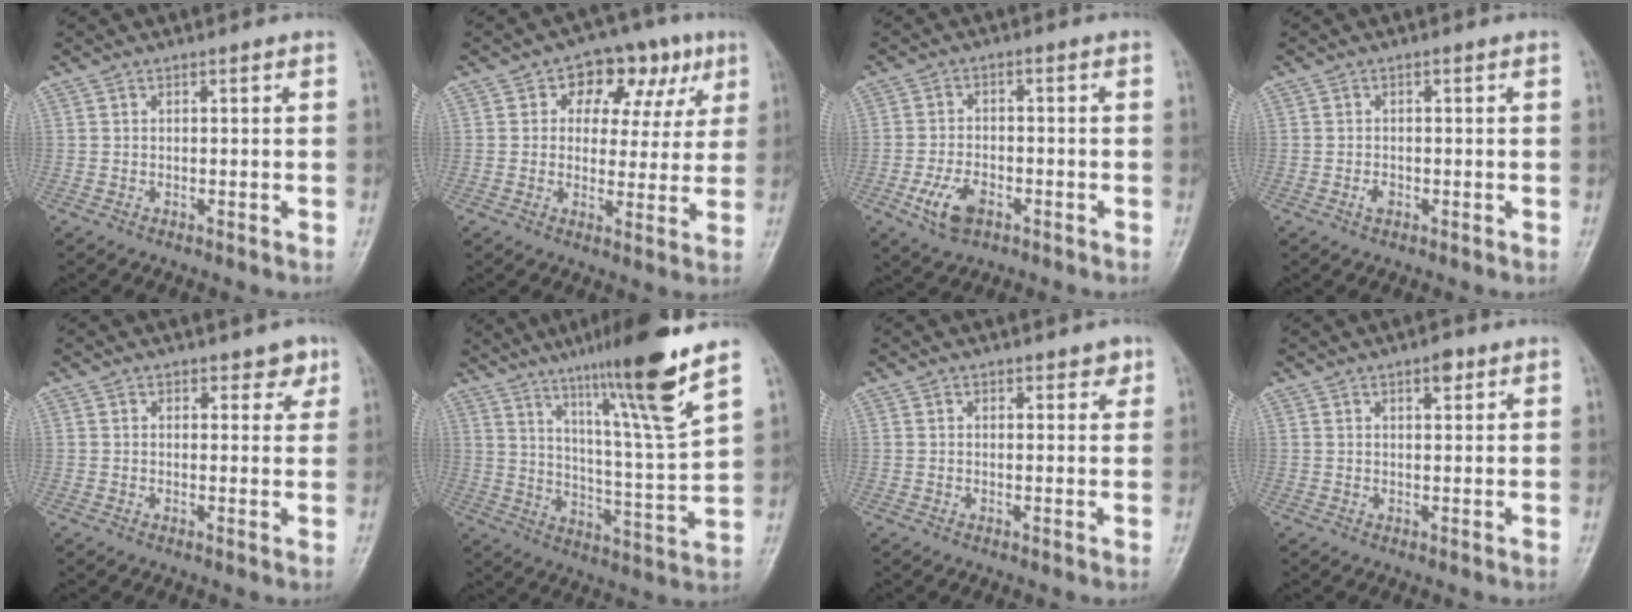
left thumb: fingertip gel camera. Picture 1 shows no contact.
{"total": 12.0, "force": [4.7, 8.3, 7.3], "torque": [-0.038, 0.008, 0.059]}
{"total": 6.4, "force": [-3.0, 3.7, 4.3], "torque": [-0.084, 0.011, -0.052]}
{"total": 1.4, "force": [-0.6, 0.9, 0.9], "torque": [-0.015, 0.002, -0.011]}
{"total": 3.0, "force": [2.0, 1.9, 1.2], "torque": [0.013, -0.010, 0.024]}
{"total": 18.0, "force": [11.9, -0.2, 13.5], "torque": [-0.204, -0.065, 0.192]}
{"total": 2.1, "force": [1.4, 1.2, 1.0], "torque": [0.007, -0.006, 0.015]}
{"total": 2.6, "force": [1.6, 1.0, 1.8], "torque": [-0.021, -0.007, 0.023]}